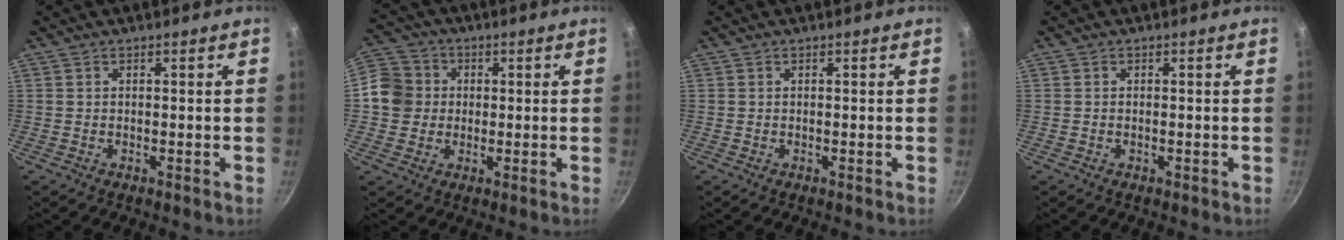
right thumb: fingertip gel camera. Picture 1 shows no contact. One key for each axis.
{"total": 9.0, "fx": 0.3, "fy": 8.4, "fz": 3.3, "tx": -0.028, "ty": 0.016, "tz": -0.014}
{"total": 0.0}
{"total": 0.0}